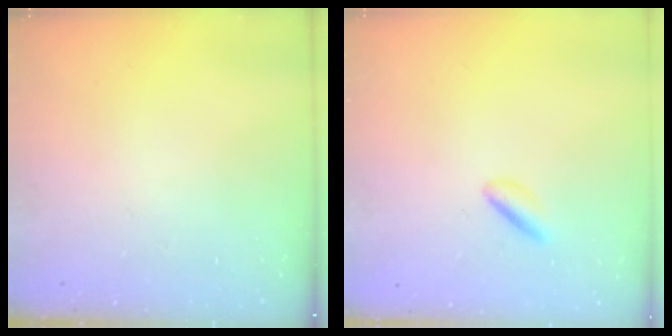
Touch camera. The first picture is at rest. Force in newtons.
{"total": 2.0, "press": 1.7, "slide": 1.0}